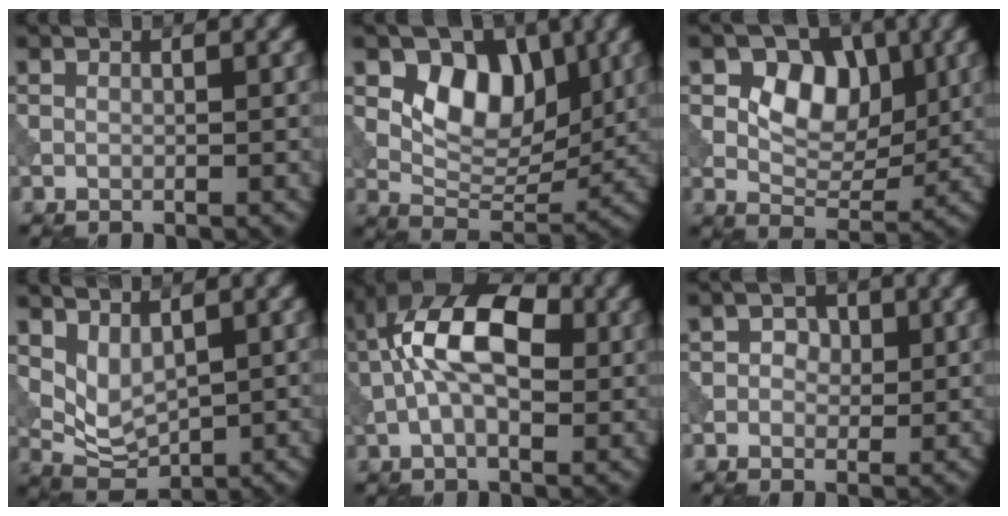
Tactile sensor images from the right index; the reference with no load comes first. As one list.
[{"total": 6.6, "force": [2.1, 4.4, 4.4], "torque": [-0.059, -0.014, 0.034]}, {"total": 5.5, "force": [1.3, 3.8, 3.6], "torque": [-0.051, -0.005, 0.013]}, {"total": 3.4, "force": [1.3, 1.8, 2.5], "torque": [-0.057, -0.016, 0.036]}, {"total": 9.7, "force": [0.6, 5.1, 8.2], "torque": [-0.162, 0.026, -0.008]}, {"total": 2.1, "force": [0.3, 1.7, 1.1], "torque": [-0.008, 0.000, -0.009]}]